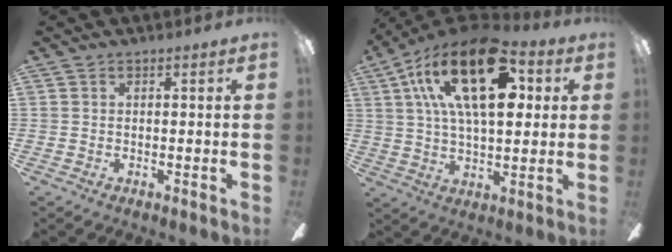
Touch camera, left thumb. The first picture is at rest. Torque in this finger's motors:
{"motor_torque": [-0.11, 1.71, 1.38, -1.39, 0.71]}